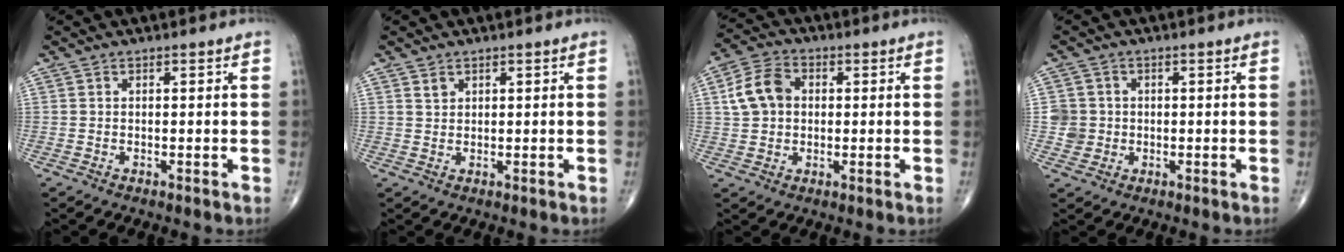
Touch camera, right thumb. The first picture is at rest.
{"total": 1.4, "force": [1.0, 0.9, 0.5], "torque": [0.000, -0.005, 0.018]}
{"total": 8.2, "force": [1.2, 6.3, 5.1], "torque": [-0.087, 0.016, 0.016]}
{"total": 3.9, "force": [-0.1, 3.8, 0.5], "torque": [0.019, 0.007, -0.002]}